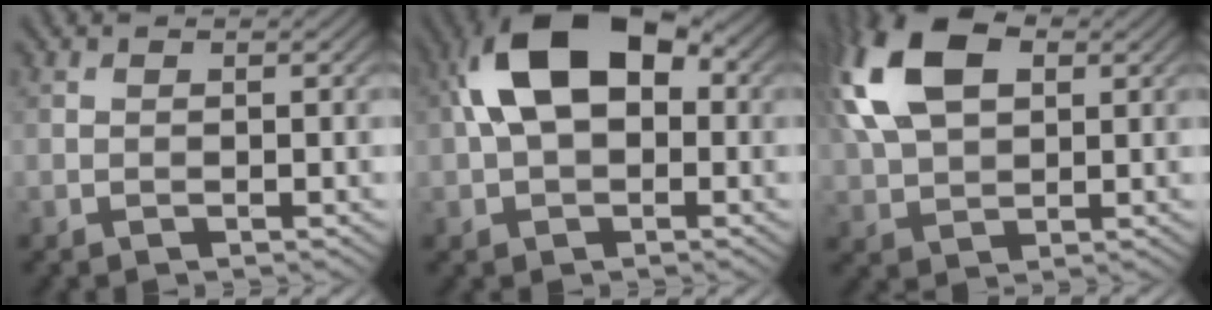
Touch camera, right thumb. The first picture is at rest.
{"total": 12.4, "force": [2.1, 7.5, 9.7], "torque": [-0.187, 0.020, 0.023]}
{"total": 13.3, "force": [4.5, 7.8, 9.8], "torque": [-0.239, 0.027, 0.080]}